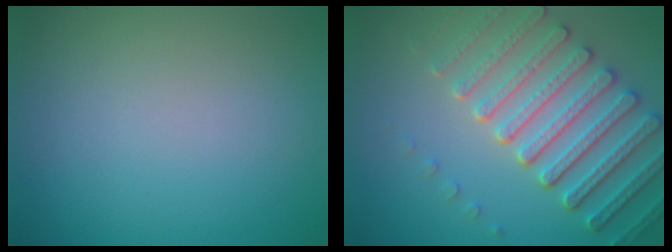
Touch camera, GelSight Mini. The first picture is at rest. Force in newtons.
{"total": 5.9, "press": 5.3, "slide": 2.6}